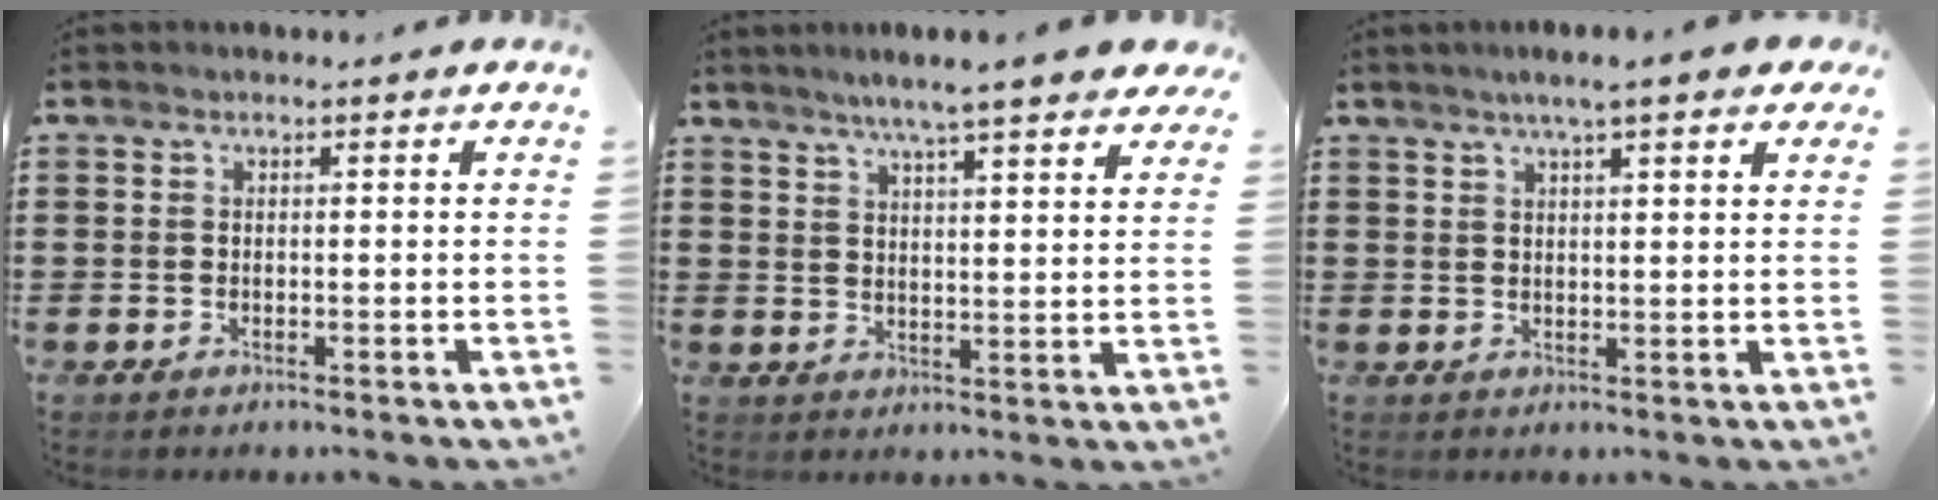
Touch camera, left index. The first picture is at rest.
{"total": 5.6, "force": [4.9, -0.2, 2.8], "torque": [-0.072, -0.020, 0.081]}
{"total": 4.2, "force": [3.2, 0.2, 2.8], "torque": [-0.063, 0.003, 0.055]}